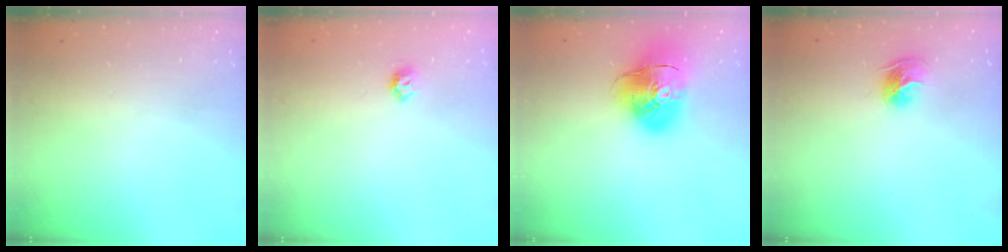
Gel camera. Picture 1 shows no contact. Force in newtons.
{"total": 4.0, "press": 3.9, "slide": 0.8}
{"total": 15.4, "press": 15.2, "slide": 2.3}
{"total": 9.2, "press": 9.1, "slide": 0.9}